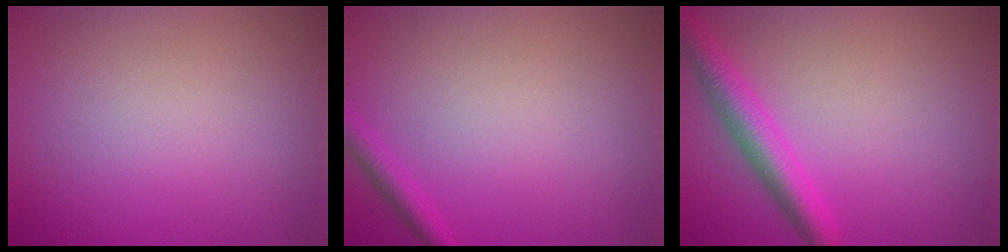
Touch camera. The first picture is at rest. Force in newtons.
{"total": 1.5, "press": 1.5, "slide": 0.2}
{"total": 3.8, "press": 3.8, "slide": 0.2}